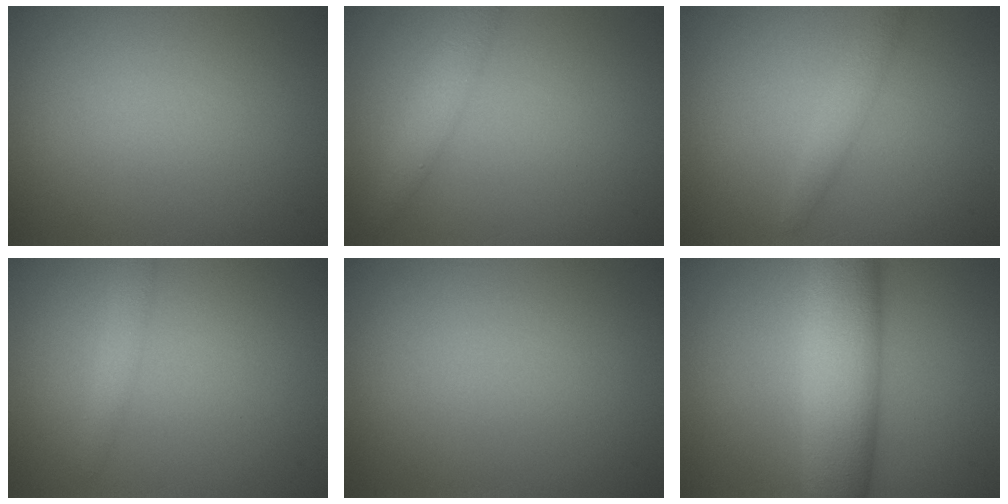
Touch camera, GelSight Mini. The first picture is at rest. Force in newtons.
{"total": 2.4, "press": 2.4, "slide": 0.1}
{"total": 1.7, "press": 1.7, "slide": 0.1}
{"total": 1.3, "press": 1.3, "slide": 0.0}
{"total": 0.0}
{"total": 8.3, "press": 8.3, "slide": 0.3}